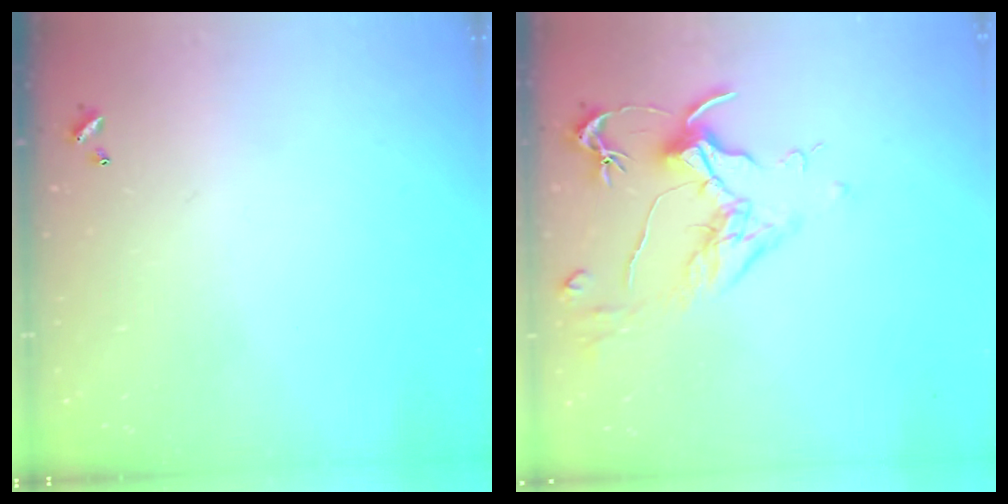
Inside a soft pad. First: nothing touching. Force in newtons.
{"total": 1.8, "press": 1.5, "slide": 0.9}